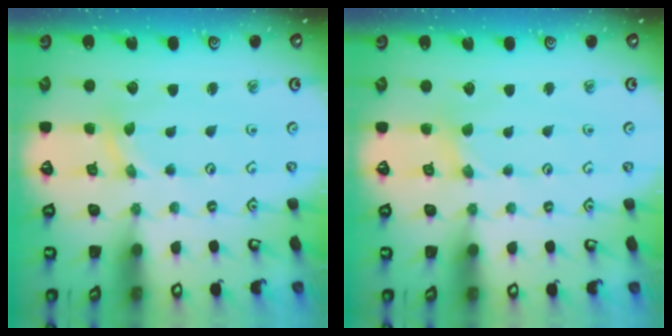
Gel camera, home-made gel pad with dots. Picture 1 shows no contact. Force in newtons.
{"total": 1.7, "press": 1.7, "slide": 0.4}